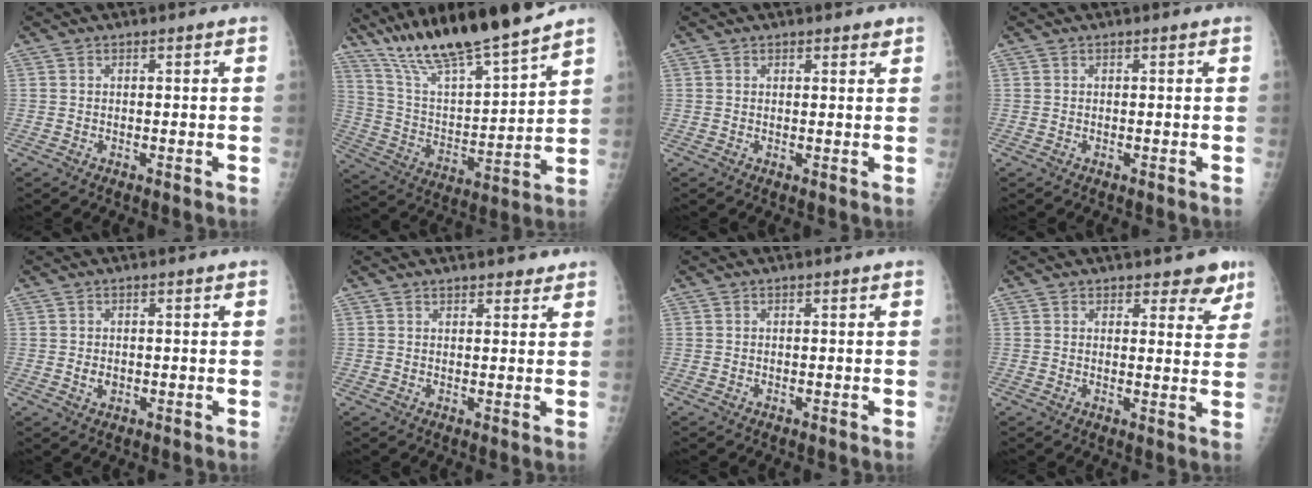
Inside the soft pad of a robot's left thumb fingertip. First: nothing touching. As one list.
[{"total": 19.2, "force": [16.1, 2.3, 10.2], "torque": [-0.155, -0.080, 0.294]}, {"total": 1.3, "force": [1.0, 0.6, 0.5], "torque": [0.004, -0.006, 0.010]}, {"total": 0.0}, {"total": 1.8, "force": [-0.2, 1.4, 1.1], "torque": [-0.015, 0.000, 0.001]}, {"total": 3.1, "force": [2.6, 1.2, 1.2], "torque": [0.003, -0.010, 0.031]}, {"total": 0.0}, {"total": 5.2, "force": [3.9, 2.7, 2.1], "torque": [0.010, -0.026, 0.043]}]